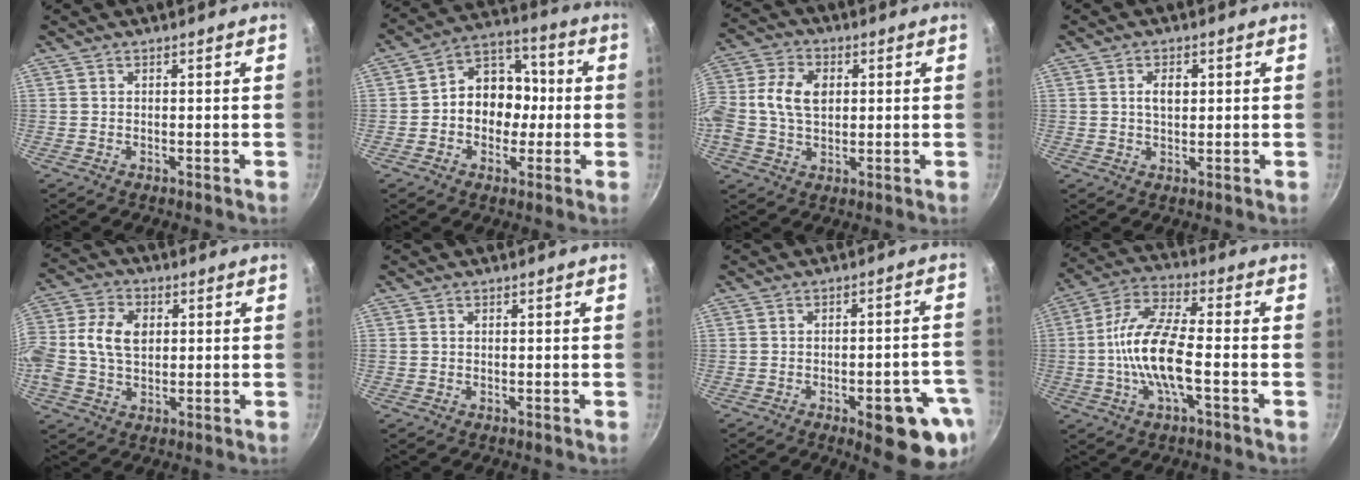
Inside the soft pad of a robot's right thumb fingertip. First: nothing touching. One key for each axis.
{"total": 12.3, "fx": -0.8, "fy": 10.0, "fz": 7.1, "tx": -0.051, "ty": 0.038, "tz": -0.031}
{"total": 10.7, "fx": 1.2, "fy": 7.5, "fz": 7.6, "tx": -0.141, "ty": 0.019, "tz": 0.009}
{"total": 3.6, "fx": 0.7, "fy": 2.1, "fz": 2.7, "tx": -0.034, "ty": 0.002, "tz": 0.011}
{"total": 11.6, "fx": 1.1, "fy": 8.2, "fz": 8.1, "tx": -0.156, "ty": 0.020, "tz": 0.009}
{"total": 0.0}
{"total": 13.0, "fx": -5.4, "fy": 4.7, "fz": 10.8, "tx": -0.094, "ty": 0.023, "tz": -0.063}
{"total": 13.3, "fx": -2.6, "fy": 4.5, "fz": 12.3, "tx": -0.242, "ty": 0.030, "tz": -0.063}